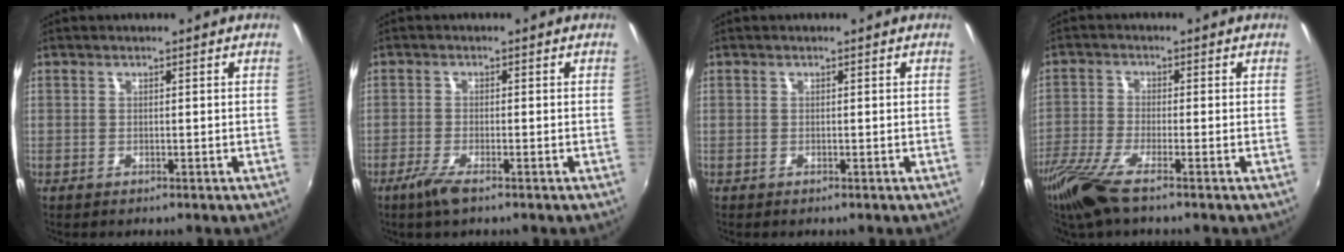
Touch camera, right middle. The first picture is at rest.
{"total": 3.6, "force": [-2.4, 0.4, 2.6], "torque": [-0.066, -0.010, -0.049]}
{"total": 0.0}
{"total": 8.9, "force": [-6.5, 0.9, 6.1], "torque": [-0.149, -0.034, -0.129]}